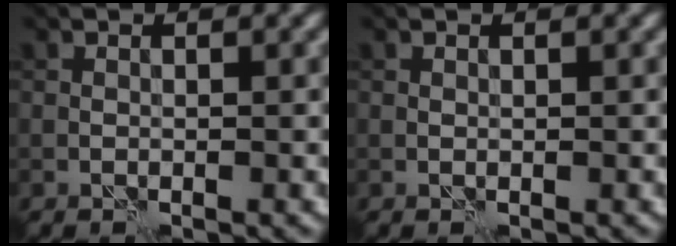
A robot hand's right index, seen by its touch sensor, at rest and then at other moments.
{"total": 0.0}